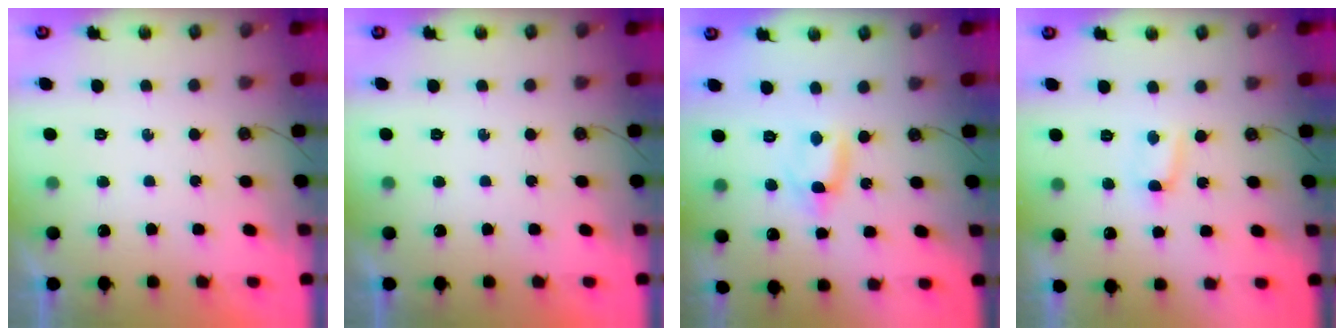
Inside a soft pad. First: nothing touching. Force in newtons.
{"total": 0.0}
{"total": 2.2, "press": 2.2, "slide": 0.1}
{"total": 2.4, "press": 2.4, "slide": 0.3}